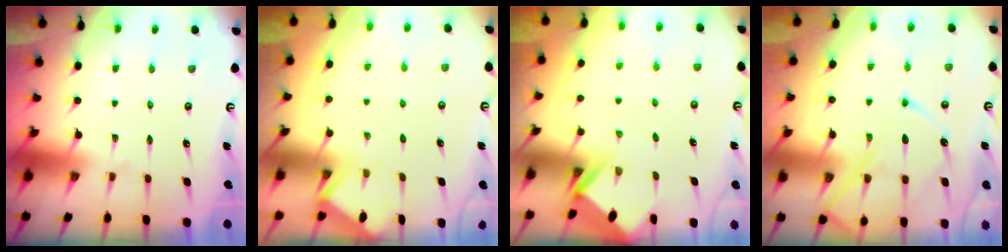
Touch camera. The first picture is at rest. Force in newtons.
{"total": 1.6, "press": 1.6, "slide": 0.1}
{"total": 2.8, "press": 2.8, "slide": 0.2}
{"total": 13.5, "press": 13.5, "slide": 1.3}